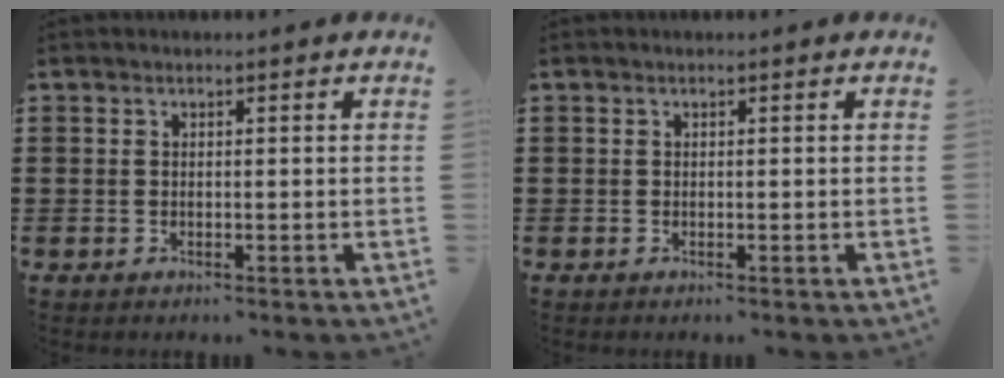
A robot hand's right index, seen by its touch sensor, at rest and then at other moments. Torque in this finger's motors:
{"motor_torque": [0.45, -0.42, 0.00, 0.01]}